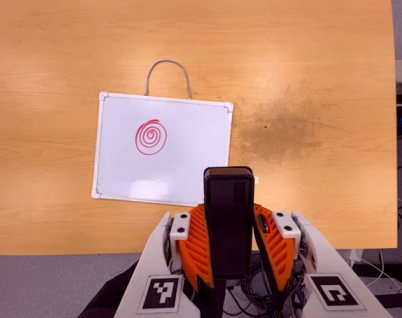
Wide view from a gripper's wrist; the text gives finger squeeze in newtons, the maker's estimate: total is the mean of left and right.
{"total": 4.0, "left": 2.9, "right": 5.2}